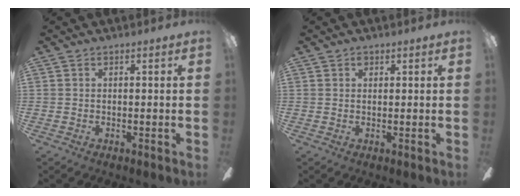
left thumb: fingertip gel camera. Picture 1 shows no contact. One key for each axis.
{"total": 1.1, "fx": 0.7, "fy": 0.7, "fz": 0.4, "tx": -0.007, "ty": 0.003, "tz": 0.012}